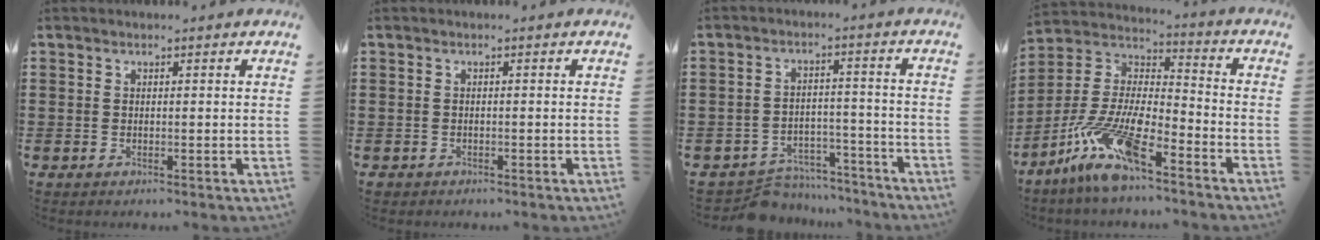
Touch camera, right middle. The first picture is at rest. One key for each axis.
{"total": 0.5, "fx": -0.5, "fy": 0.2, "fz": 0.0, "tx": -0.002, "ty": 0.001, "tz": -0.012}
{"total": 6.0, "fx": -5.8, "fy": 1.2, "fz": 0.4, "tx": -0.012, "ty": 0.015, "tz": -0.117}
{"total": 13.2, "fx": -9.3, "fy": 3.2, "fz": 8.8, "tx": -0.207, "ty": 0.005, "tz": -0.190}